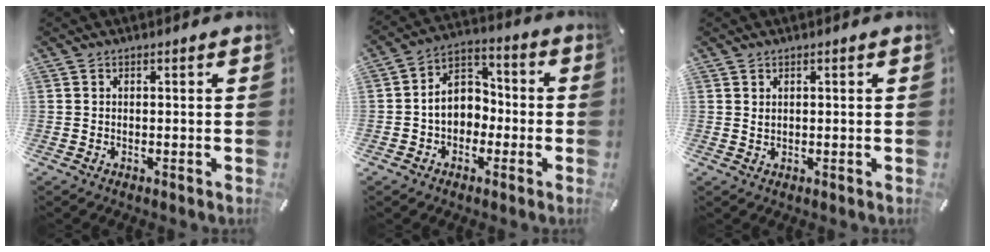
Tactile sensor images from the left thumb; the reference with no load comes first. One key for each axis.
{"total": 8.2, "fx": -1.7, "fy": 6.9, "fz": 4.1, "tx": -0.078, "ty": 0.020, "tz": -0.031}
{"total": 0.8, "fx": 0.4, "fy": 0.6, "fz": 0.4, "tx": -0.009, "ty": 0.000, "tz": 0.008}